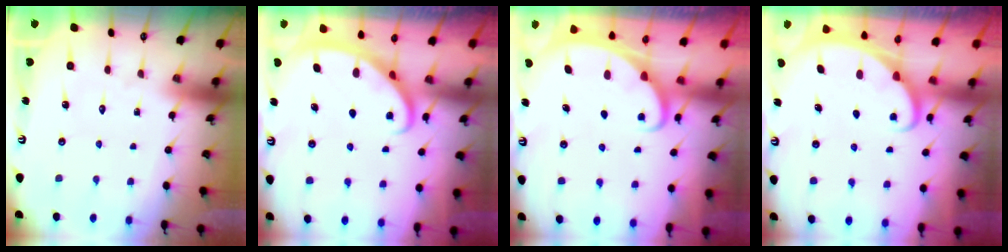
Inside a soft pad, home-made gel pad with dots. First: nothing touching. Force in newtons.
{"total": 2.9, "press": 2.9, "slide": 0.3}
{"total": 1.9, "press": 1.9, "slide": 0.3}
{"total": 2.3, "press": 2.3, "slide": 0.3}